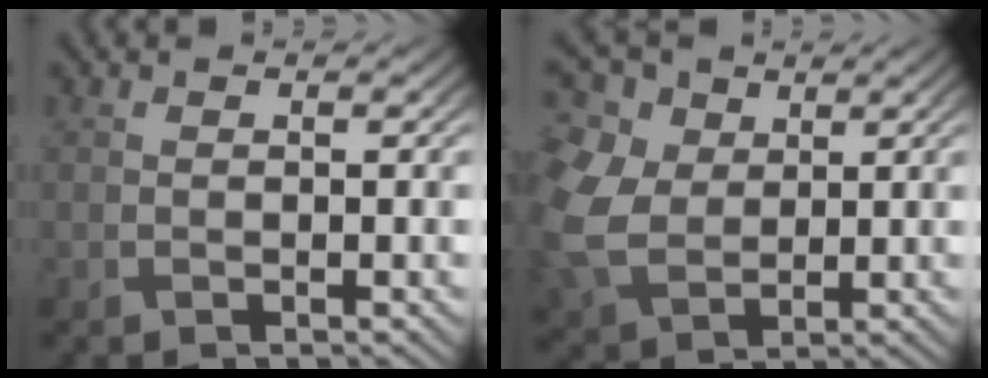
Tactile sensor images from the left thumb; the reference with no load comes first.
{"total": 10.8, "force": [2.5, 8.0, 6.7], "torque": [-0.212, 0.004, 0.052]}